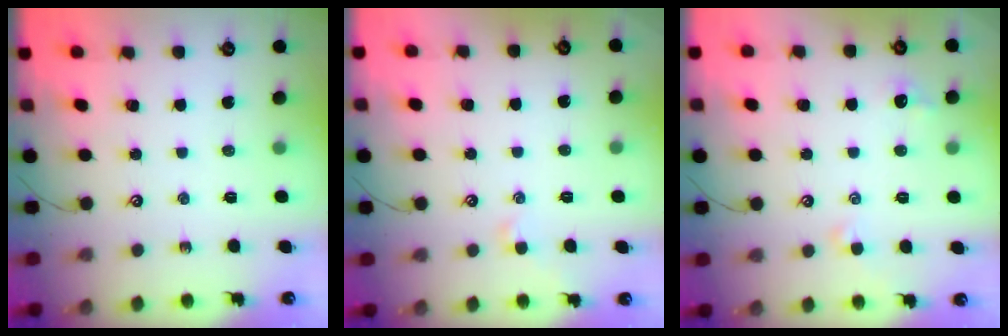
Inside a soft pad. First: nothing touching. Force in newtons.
{"total": 0.8, "press": 0.7, "slide": 0.4}
{"total": 2.9, "press": 2.8, "slide": 0.8}